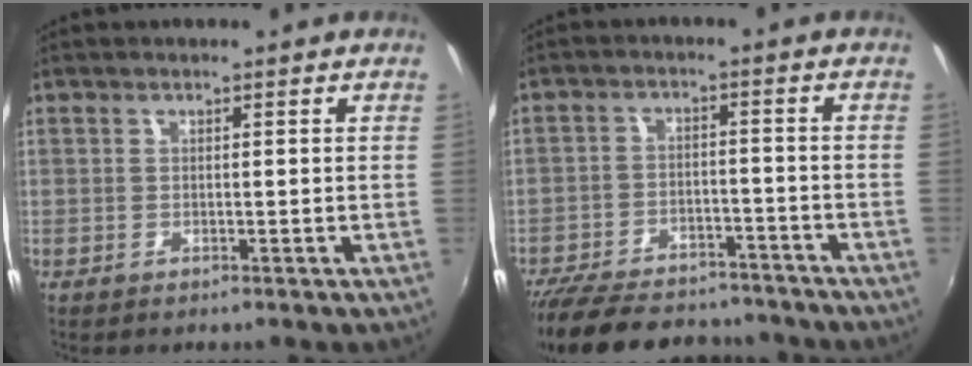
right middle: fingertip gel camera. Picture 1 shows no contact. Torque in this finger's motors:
{"motor_torque": [0.93, -1.21, 0.41, 0.14]}